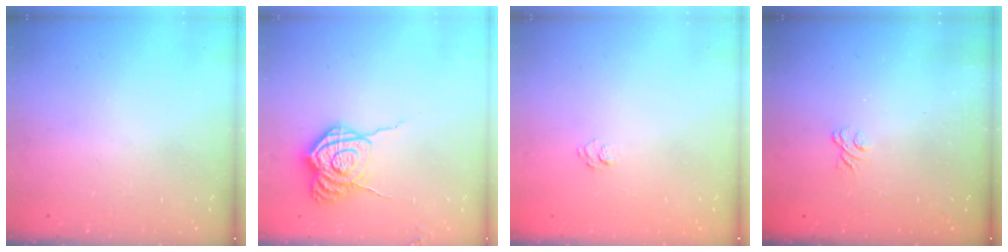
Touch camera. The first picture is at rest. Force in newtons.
{"total": 10.8, "press": 10.8, "slide": 0.9}
{"total": 5.8, "press": 5.7, "slide": 1.1}
{"total": 1.9, "press": 1.5, "slide": 1.1}